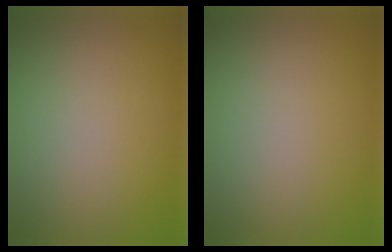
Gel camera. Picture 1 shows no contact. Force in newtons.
{"total": 0.0}